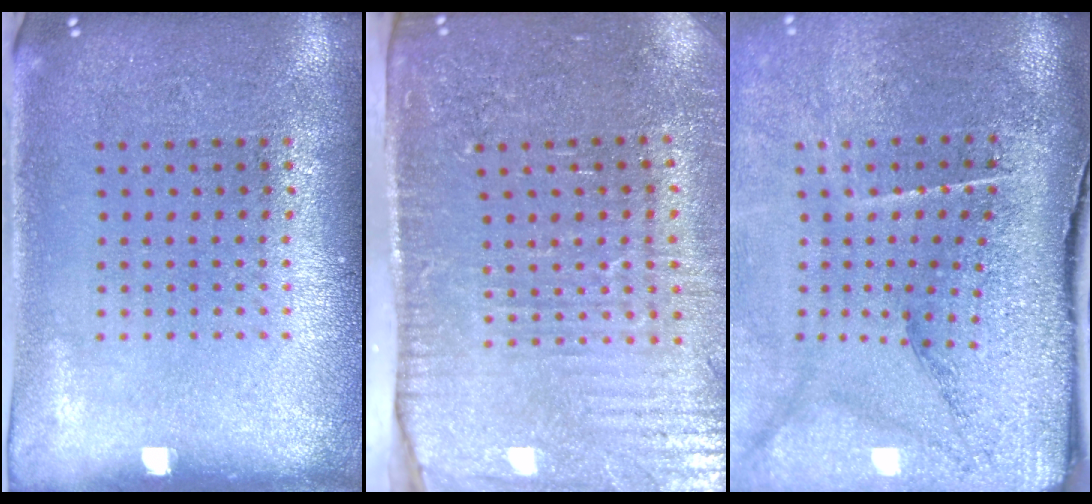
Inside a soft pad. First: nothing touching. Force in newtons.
{"total": 4.2, "press": 3.8, "slide": 1.7}
{"total": 4.9, "press": 3.8, "slide": 3.1}